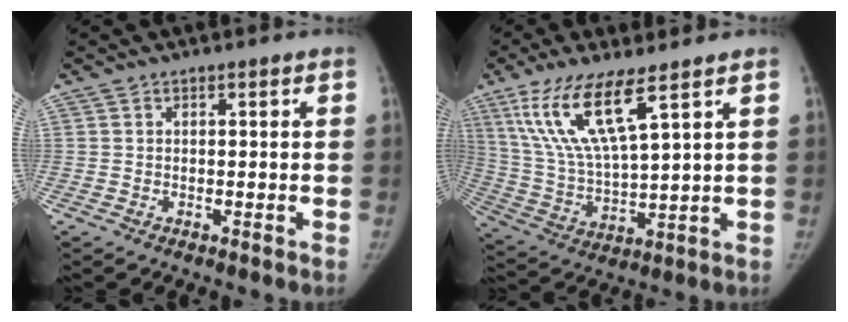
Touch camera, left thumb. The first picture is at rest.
{"total": 14.5, "force": [8.0, 3.4, 11.6], "torque": [-0.243, -0.035, 0.167]}